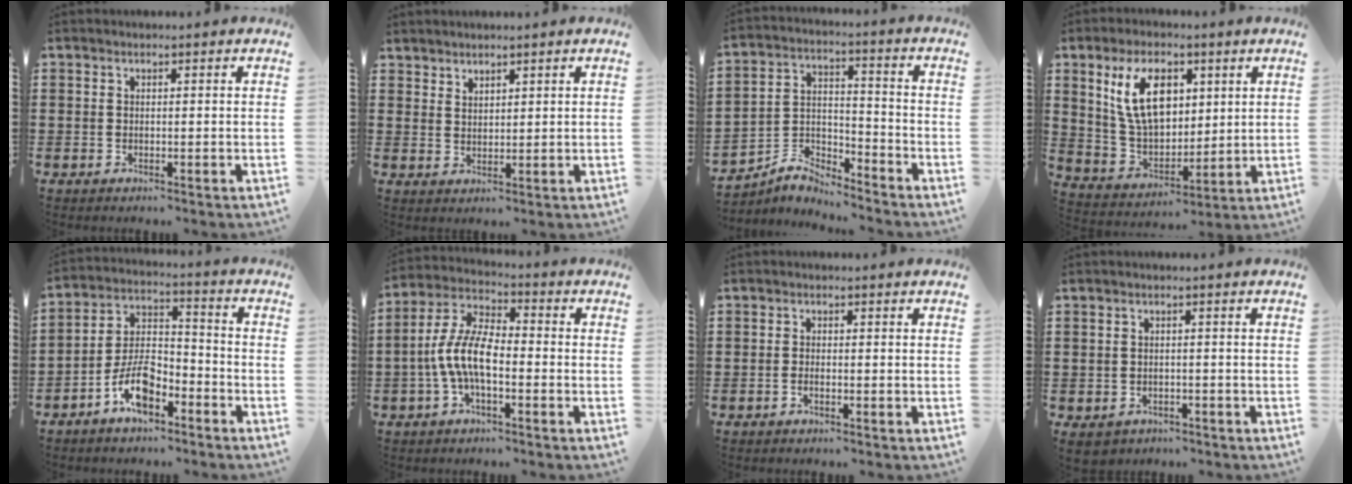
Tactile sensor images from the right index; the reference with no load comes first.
{"total": 2.3, "force": [2.2, 0.6, -0.2], "torque": [-0.002, 0.002, 0.044]}
{"total": 6.0, "force": [-5.5, 1.9, 1.3], "torque": [-0.035, 0.012, -0.114]}
{"total": 11.3, "force": [4.2, 6.6, 8.2], "torque": [-0.184, 0.013, 0.074]}
{"total": 8.5, "force": [-5.3, 3.9, 5.4], "torque": [-0.121, 0.011, -0.100]}
{"total": 8.8, "force": [-2.4, 3.6, 7.7], "torque": [-0.187, -0.010, -0.052]}
{"total": 1.0, "force": [-0.6, 0.3, 0.8], "torque": [-0.016, -0.004, -0.010]}
{"total": 1.8, "force": [-1.6, 0.9, 0.2], "torque": [-0.017, 0.001, -0.037]}